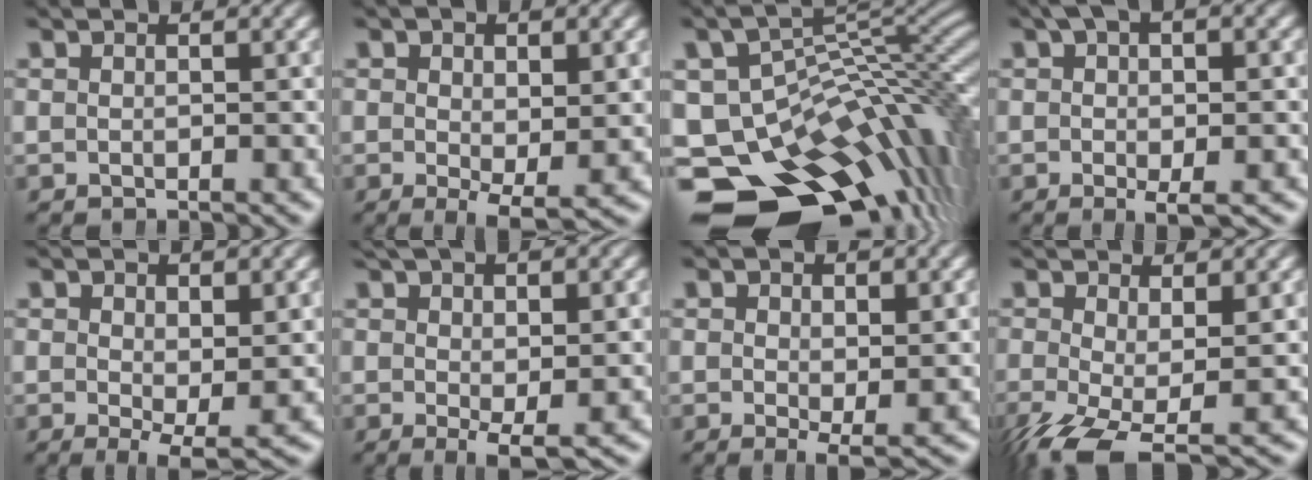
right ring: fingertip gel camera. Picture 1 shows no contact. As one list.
[{"total": 3.8, "force": [-1.4, 1.6, 3.1], "torque": [-0.055, -0.025, -0.011]}, {"total": 23.1, "force": [-10.8, 14.8, 14.1], "torque": [-0.228, -0.074, -0.142]}, {"total": 3.8, "force": [0.0, 1.0, 3.6], "torque": [-0.058, -0.001, 0.002]}, {"total": 3.9, "force": [-1.5, 1.6, 3.2], "torque": [-0.058, -0.030, -0.012]}, {"total": 3.9, "force": [-0.5, 1.1, 3.7], "torque": [-0.059, -0.015, 0.003]}, {"total": 2.3, "force": [-0.5, 0.8, 2.1], "torque": [-0.034, -0.011, -0.004]}, {"total": 5.7, "force": [-3.3, 2.5, 4.0], "torque": [-0.101, -0.057, -0.026]}]